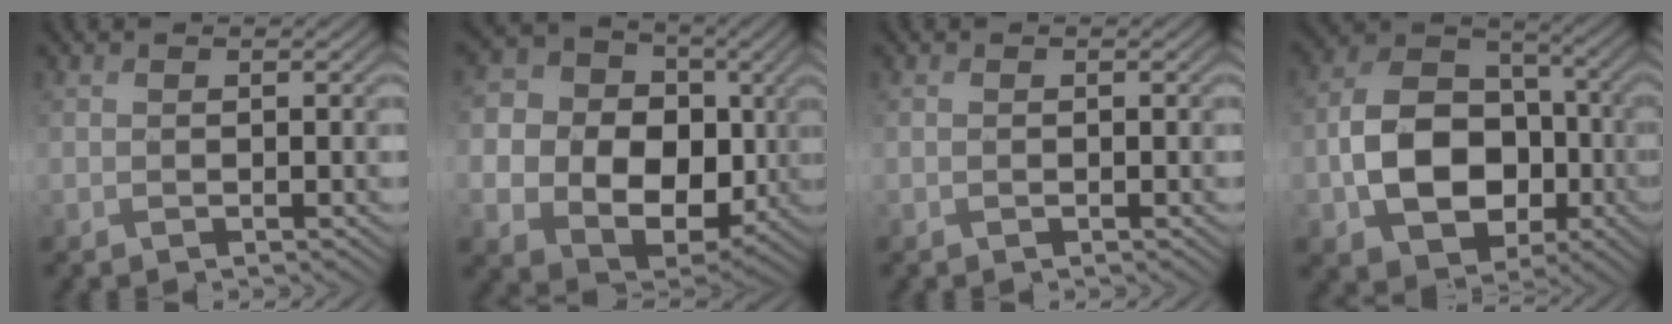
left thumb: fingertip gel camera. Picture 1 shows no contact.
{"total": 13.2, "force": [-1.0, 10.8, 7.5], "torque": [-0.179, -0.029, -0.021]}
{"total": 0.0}
{"total": 12.1, "force": [-3.2, 9.1, 7.3], "torque": [-0.134, -0.006, -0.067]}